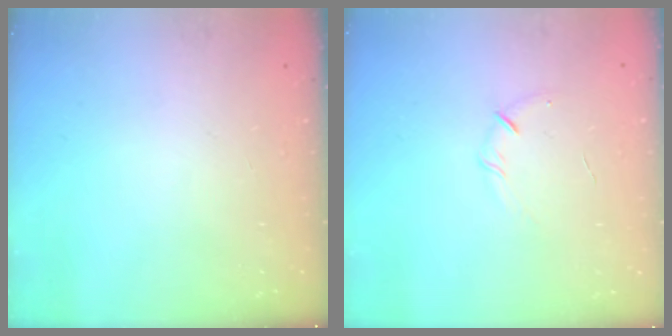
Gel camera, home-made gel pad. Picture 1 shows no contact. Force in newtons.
{"total": 4.7, "press": 4.5, "slide": 1.4}